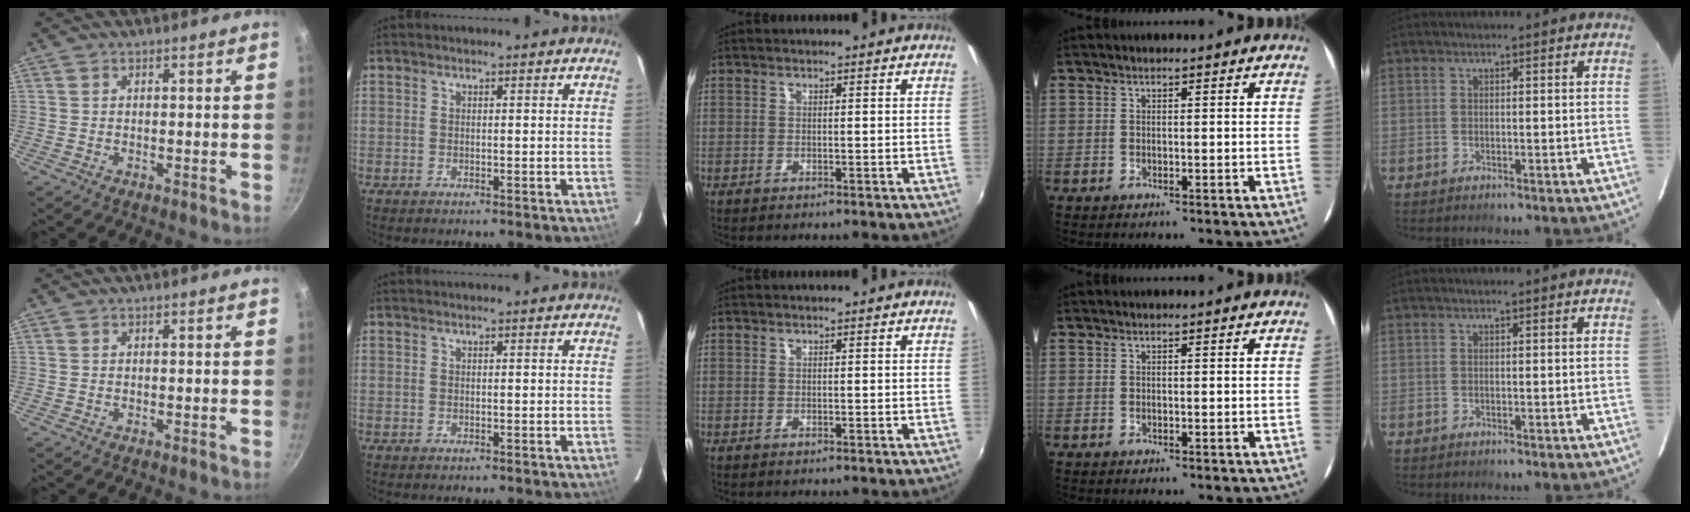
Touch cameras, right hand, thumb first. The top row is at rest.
{}